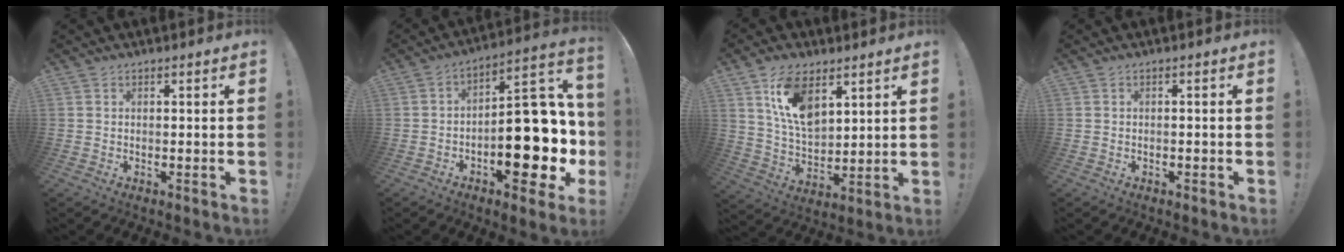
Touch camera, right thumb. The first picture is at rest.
{"total": 21.6, "force": [-5.6, 10.3, 18.2], "torque": [-0.226, 0.044, -0.072]}
{"total": 13.8, "force": [7.7, 7.7, 8.6], "torque": [-0.172, -0.033, 0.141]}
{"total": 0.7, "force": [-0.6, 0.1, 0.4], "torque": [-0.010, 0.002, -0.010]}